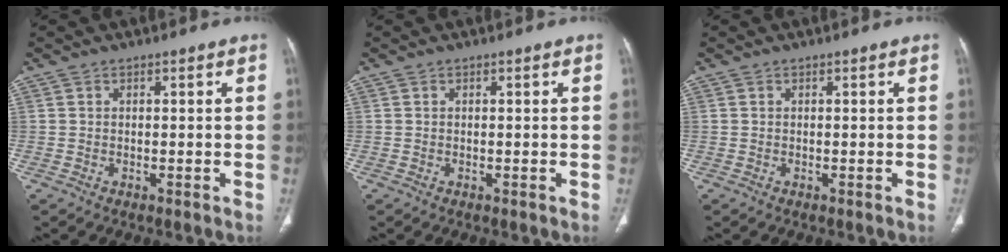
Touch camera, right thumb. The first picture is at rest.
{"total": 0.0}
{"total": 0.0}